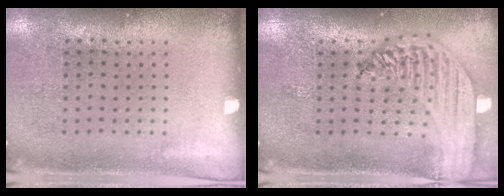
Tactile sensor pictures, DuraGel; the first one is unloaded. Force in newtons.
{"total": 2.9, "press": 2.4, "slide": 1.7}